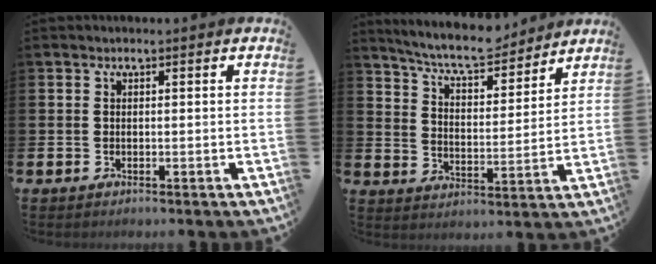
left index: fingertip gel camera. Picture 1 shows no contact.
{"total": 8.0, "force": [7.5, 1.2, 2.4], "torque": [-0.070, -0.047, 0.131]}